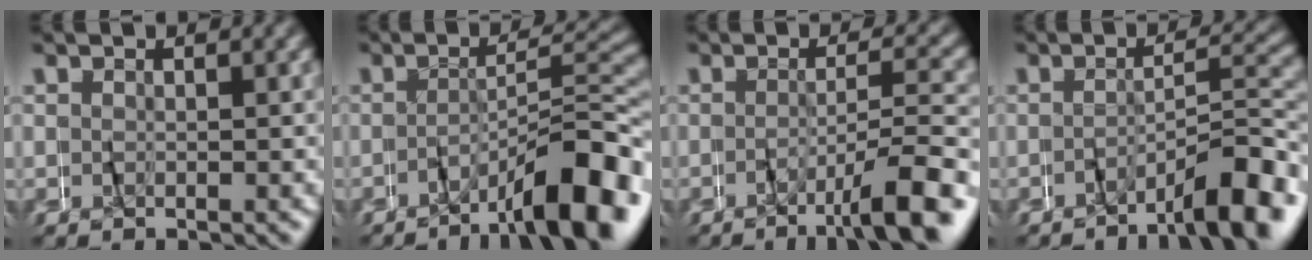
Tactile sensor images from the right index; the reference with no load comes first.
{"total": 8.7, "force": [-5.7, 1.2, 6.4], "torque": [-0.084, 0.007, -0.091]}
{"total": 6.2, "force": [-4.3, 0.0, 4.4], "torque": [-0.068, -0.001, -0.074]}
{"total": 5.9, "force": [-4.6, 0.4, 3.8], "torque": [-0.050, 0.004, -0.076]}